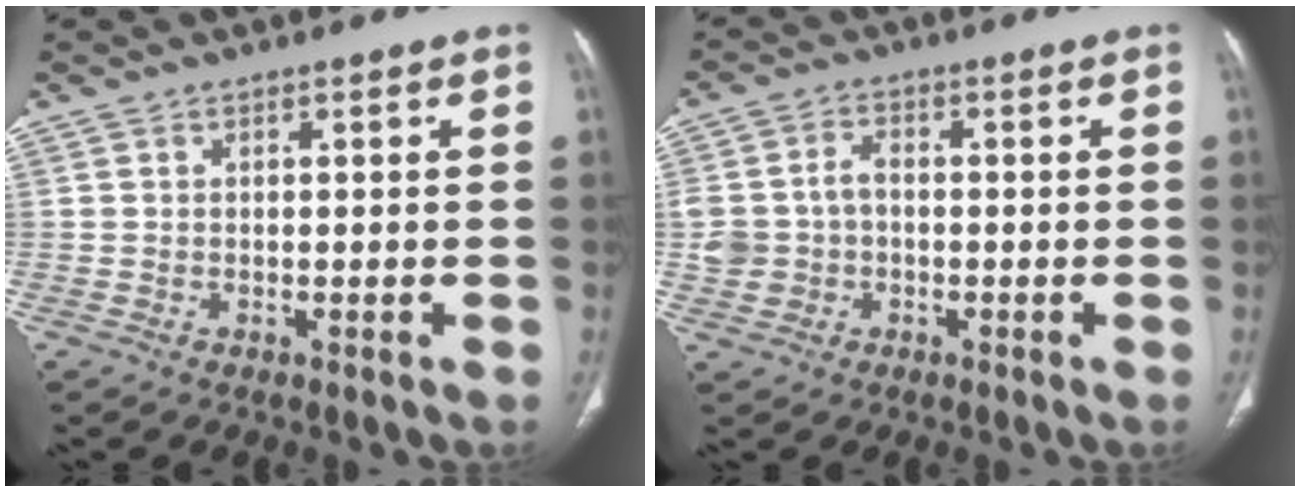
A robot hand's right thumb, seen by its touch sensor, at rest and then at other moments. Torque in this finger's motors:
{"motor_torque": [0.00, -0.01, 0.12, 0.50, 0.07]}